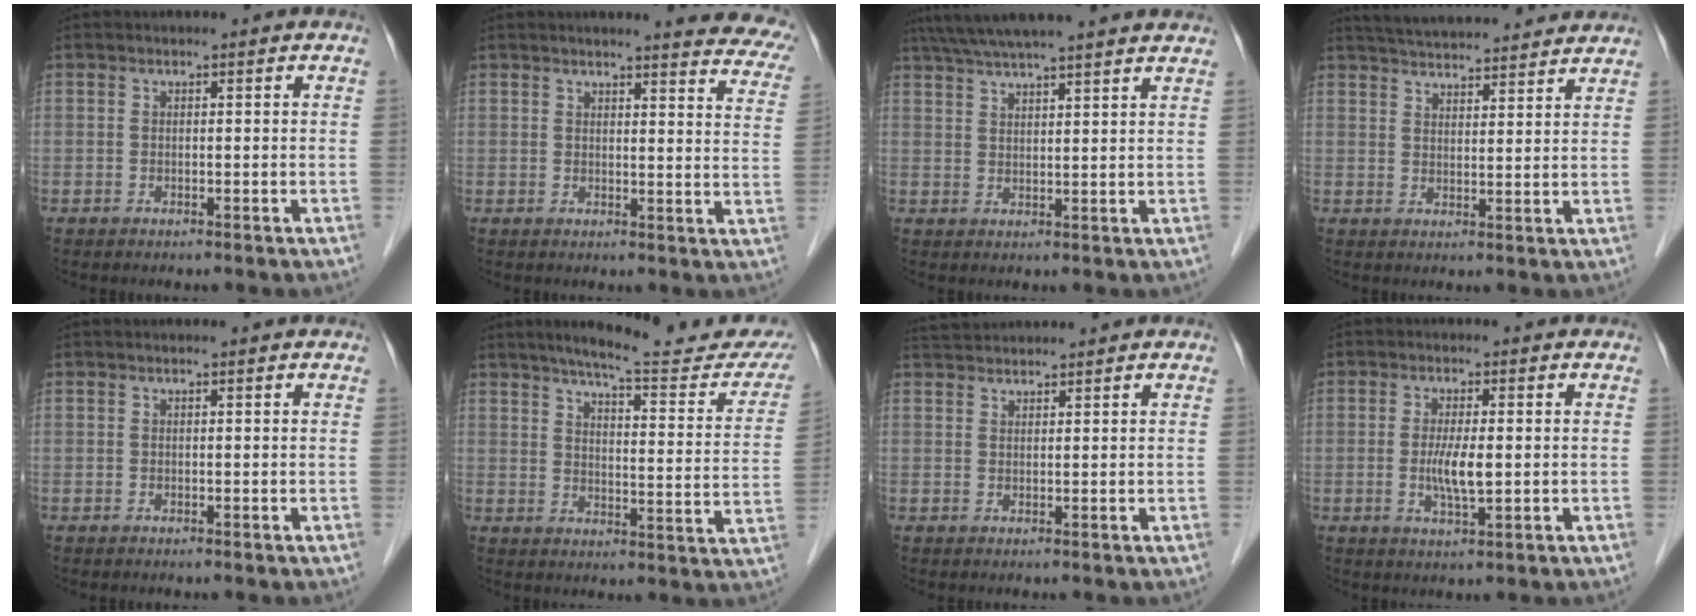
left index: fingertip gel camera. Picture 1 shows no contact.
{"total": 13.6, "force": [12.7, 1.5, 4.8], "torque": [-0.029, -0.065, 0.109]}
{"total": 17.3, "force": [15.2, 0.7, 8.2], "torque": [-0.142, 0.044, 0.211]}
{"total": 16.8, "force": [15.7, 2.3, 5.6], "torque": [-0.089, 0.037, 0.220]}
{"total": 0.8, "force": [0.7, 0.0, 0.3], "torque": [-0.011, 0.005, 0.008]}
{"total": 20.2, "force": [17.8, 2.3, 9.2], "torque": [-0.111, -0.046, 0.215]}
{"total": 4.3, "force": [4.2, 0.3, 0.8], "torque": [-0.018, 0.035, 0.078]}
{"total": 4.4, "force": [-0.2, 0.8, 4.3], "torque": [-0.089, -0.008, -0.003]}